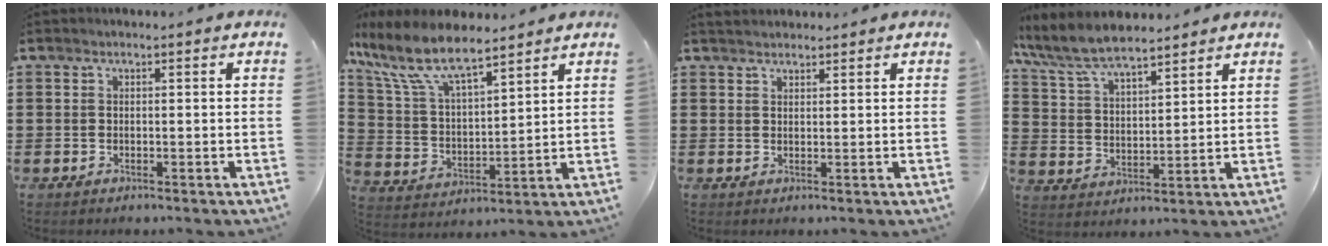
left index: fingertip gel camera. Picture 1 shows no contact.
{"total": 10.7, "force": [8.1, 3.0, 6.4], "torque": [-0.160, -0.031, 0.139]}
{"total": 1.7, "force": [1.6, 0.5, 0.1], "torque": [-0.006, 0.003, 0.033]}
{"total": 7.6, "force": [6.9, 1.5, 2.9], "torque": [-0.082, -0.025, 0.124]}